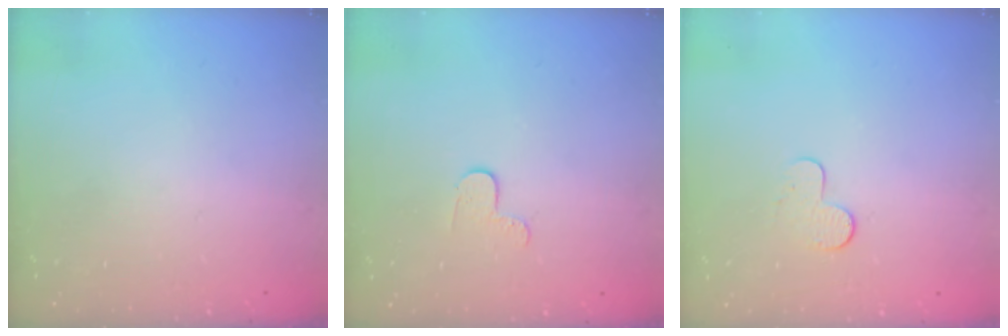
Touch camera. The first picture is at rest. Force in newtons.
{"total": 4.7, "press": 4.6, "slide": 0.4}
{"total": 5.0, "press": 5.0, "slide": 0.5}